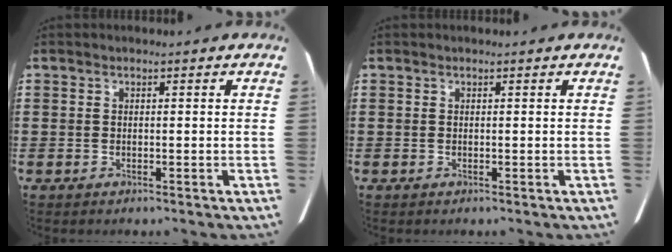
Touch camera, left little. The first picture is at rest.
{"total": 0.0}